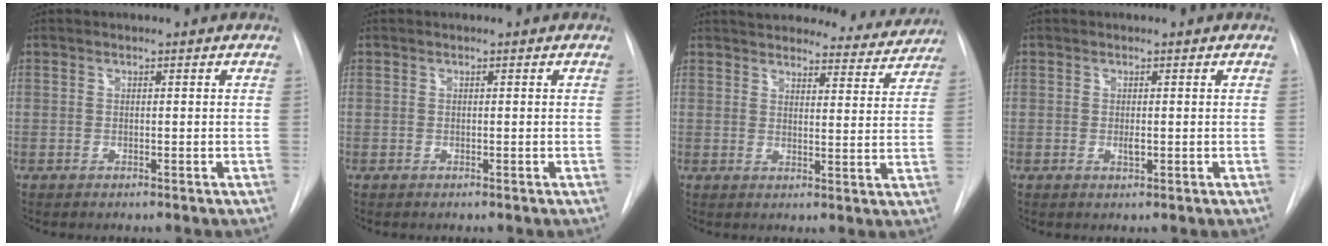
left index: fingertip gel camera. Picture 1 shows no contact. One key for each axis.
{"total": 0.0}
{"total": 18.1, "fx": 17.1, "fy": 4.1, "fz": 4.3, "tx": -0.051, "ty": -0.019, "tz": 0.203}
{"total": 0.8, "fx": -0.1, "fy": 0.3, "fz": 0.8, "tx": -0.014, "ty": -0.003, "tz": -0.001}